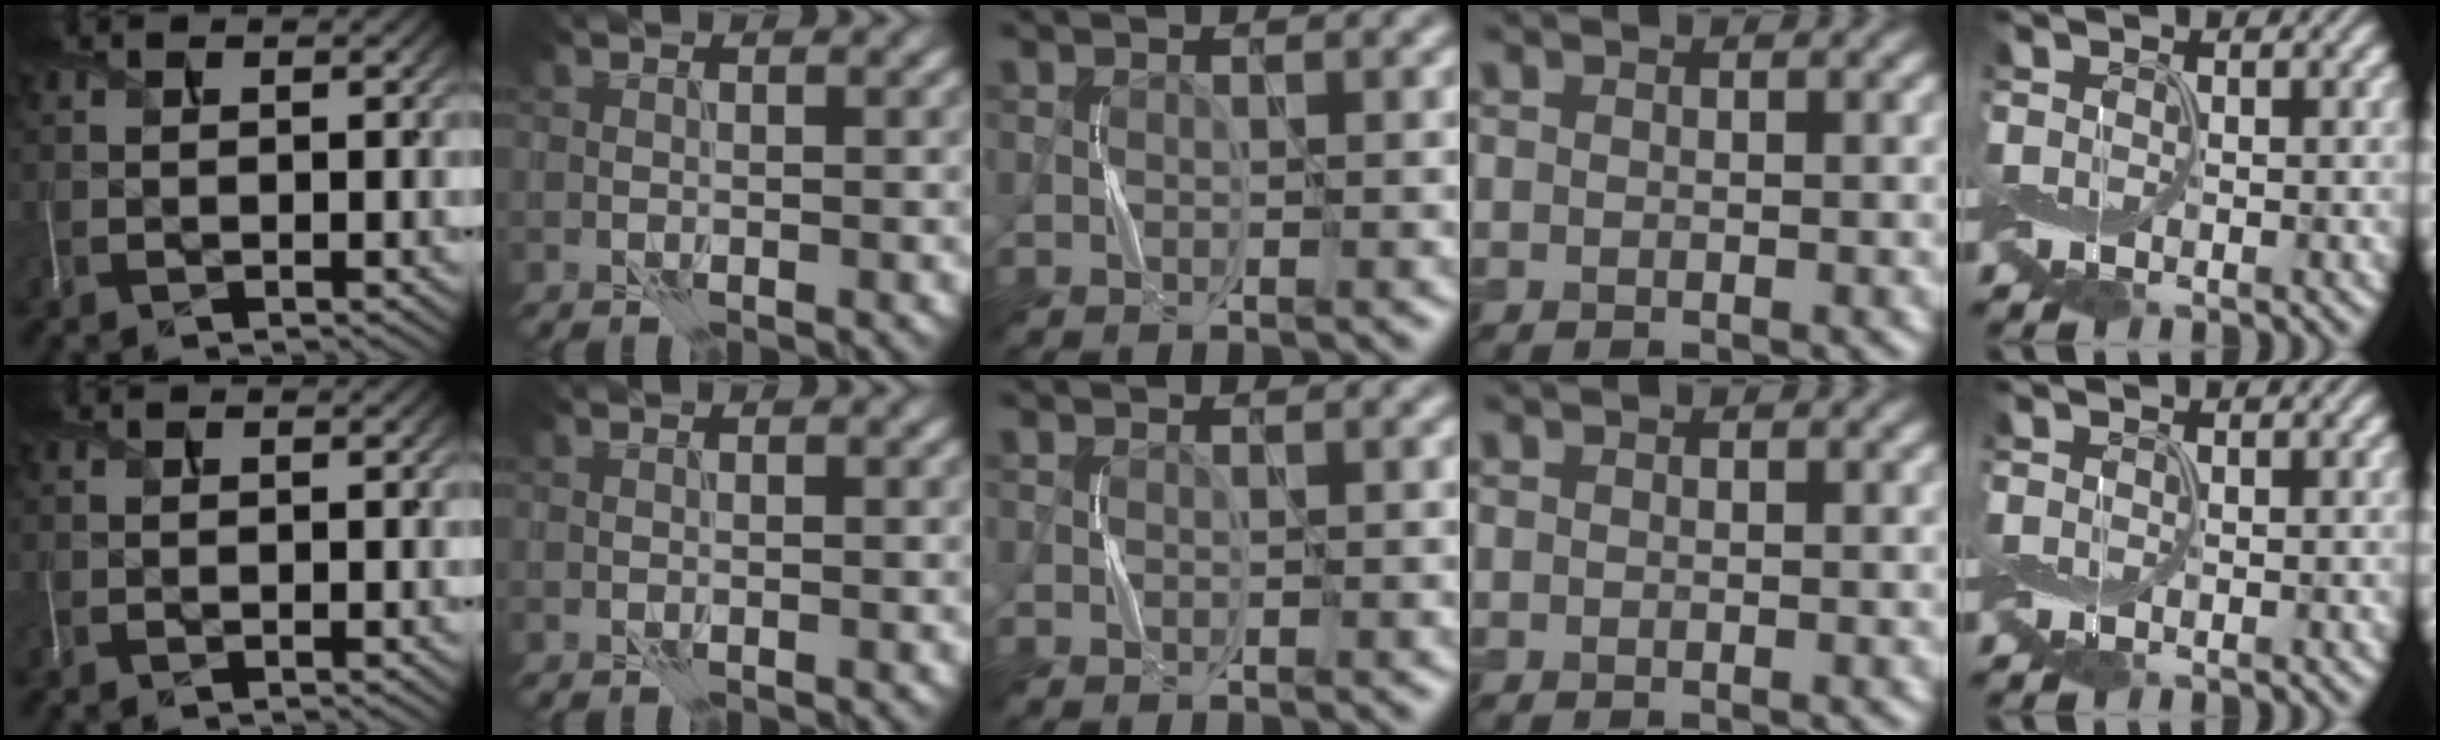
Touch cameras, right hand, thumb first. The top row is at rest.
{}